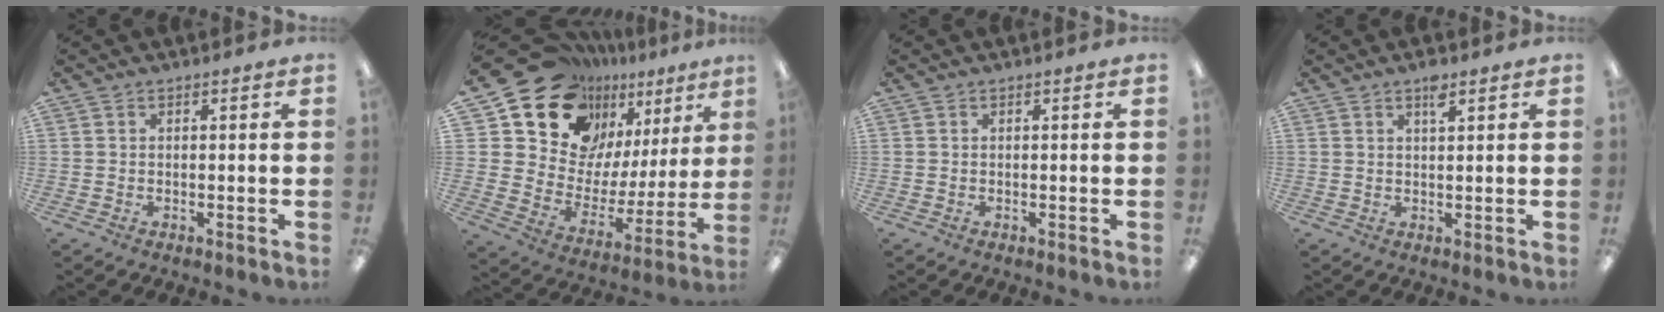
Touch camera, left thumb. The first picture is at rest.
{"total": 18.5, "force": [14.3, 10.5, 5.3], "torque": [-0.113, -0.117, 0.272]}
{"total": 0.0}
{"total": 2.9, "force": [2.0, 0.8, 2.0], "torque": [-0.036, -0.001, 0.033]}